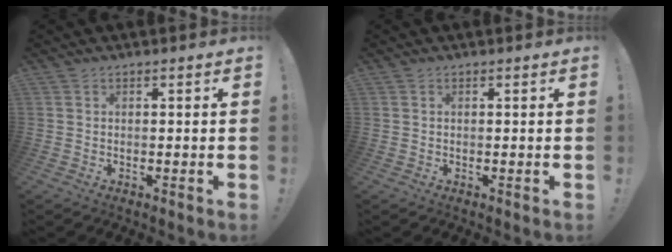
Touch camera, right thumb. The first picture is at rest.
{"total": 0.0}